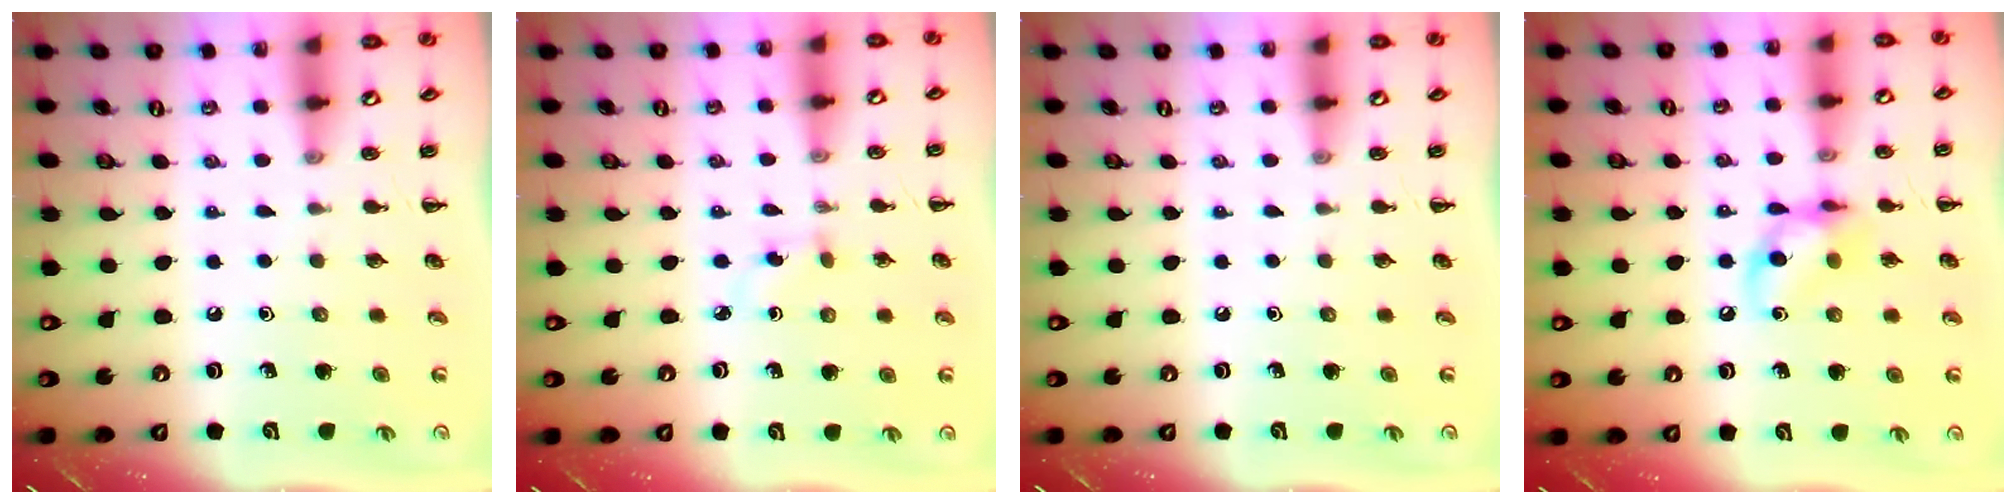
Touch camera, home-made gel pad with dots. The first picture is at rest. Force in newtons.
{"total": 2.8, "press": 2.5, "slide": 1.2}
{"total": 0.0}
{"total": 10.5, "press": 10.4, "slide": 1.5}